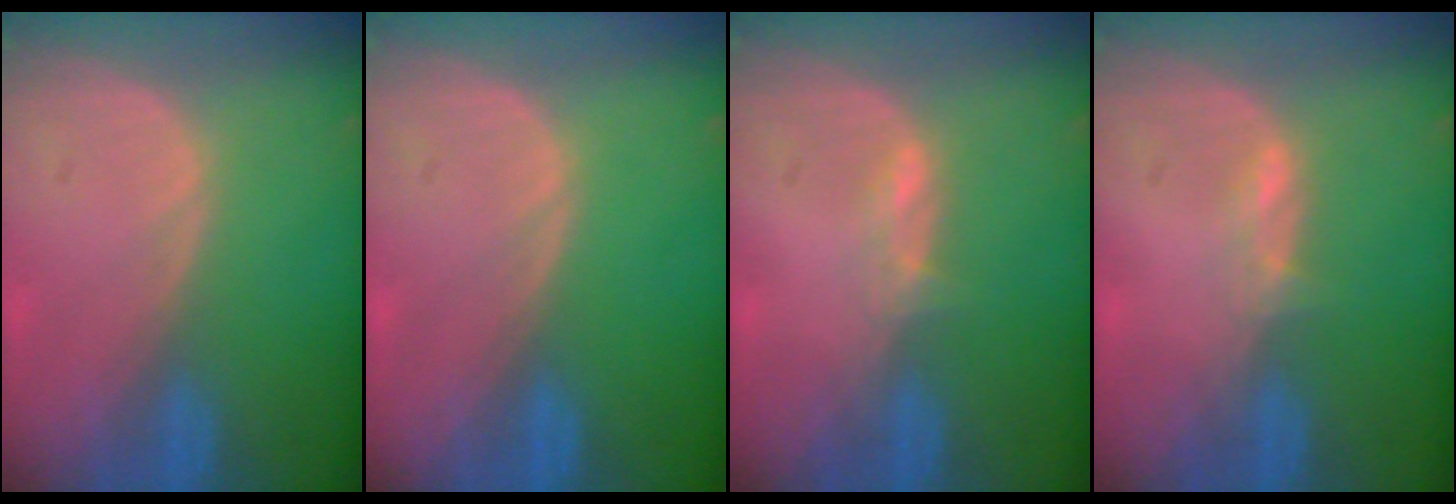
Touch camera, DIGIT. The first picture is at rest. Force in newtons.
{"total": 0.0}
{"total": 1.6, "press": 1.5, "slide": 0.6}
{"total": 1.6, "press": 1.5, "slide": 0.6}